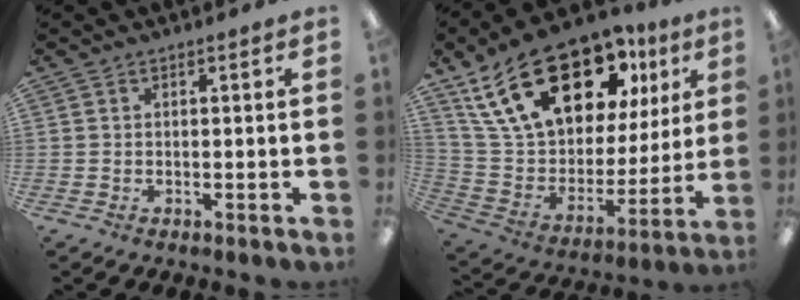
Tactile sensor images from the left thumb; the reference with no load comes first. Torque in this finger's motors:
{"motor_torque": [2.00, 2.15, 1.56, -1.21, 0.38]}